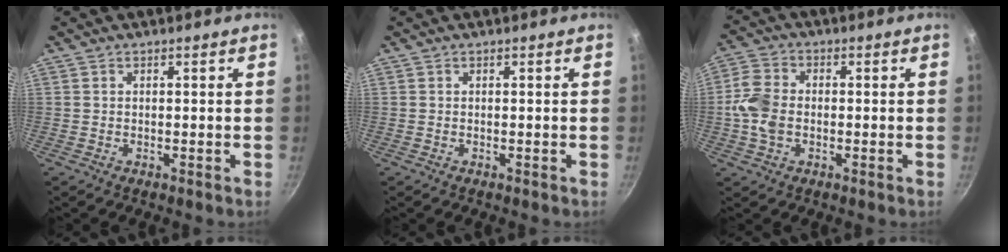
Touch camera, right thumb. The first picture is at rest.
{"total": 0.0}
{"total": 7.5, "force": [-1.0, 5.4, 5.2], "torque": [-0.100, 0.015, -0.030]}